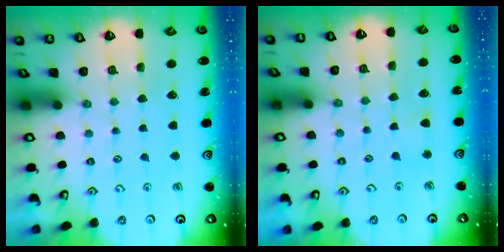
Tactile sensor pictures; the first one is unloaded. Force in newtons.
{"total": 1.9, "press": 1.9, "slide": 0.5}